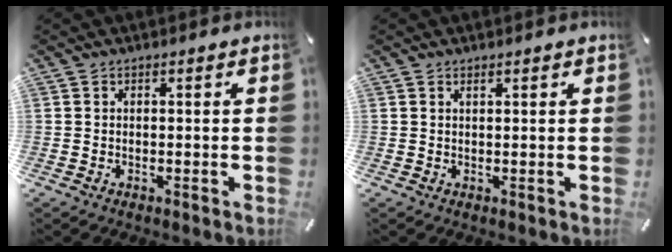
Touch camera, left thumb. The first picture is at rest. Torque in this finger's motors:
{"motor_torque": [0.19, 0.14, 0.05, -0.02, -0.01]}